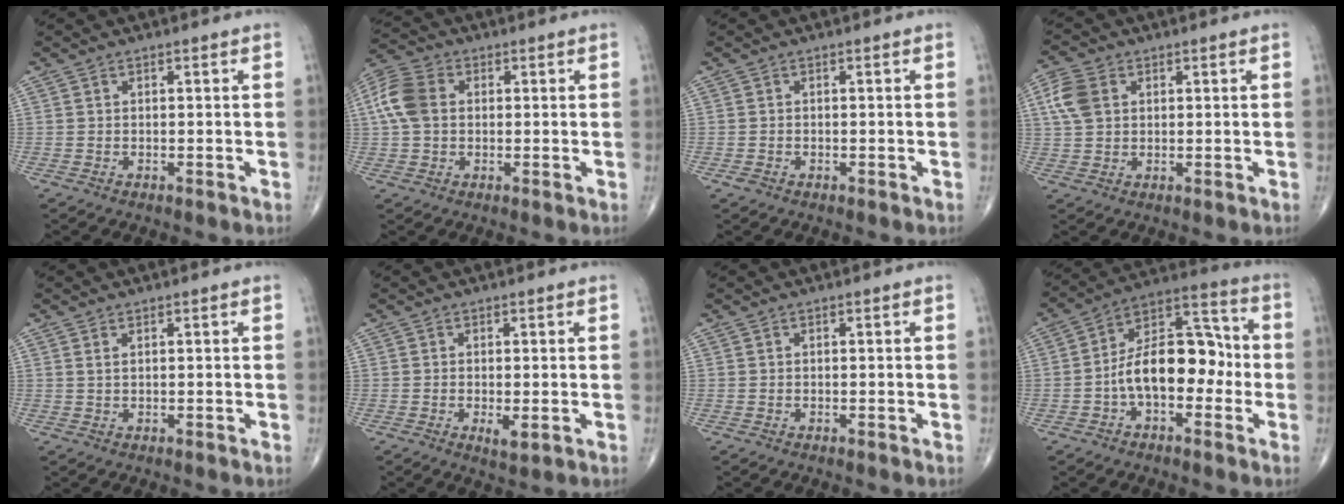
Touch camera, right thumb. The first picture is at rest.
{"total": 8.5, "force": [1.0, 6.1, 5.8], "torque": [-0.129, 0.022, 0.014]}
{"total": 0.8, "force": [-0.4, 0.6, 0.3], "torque": [-0.006, 0.004, -0.007]}
{"total": 6.3, "force": [1.8, 4.6, 4.0], "torque": [-0.085, 0.007, 0.033]}
{"total": 0.9, "force": [0.5, 0.3, 0.7], "torque": [-0.016, 0.003, 0.013]}
{"total": 2.5, "force": [-0.6, 0.8, 2.3], "torque": [-0.041, -0.009, -0.009]}
{"total": 0.0}
{"total": 17.1, "force": [-2.9, 9.7, 13.8], "torque": [-0.207, 0.054, -0.061]}